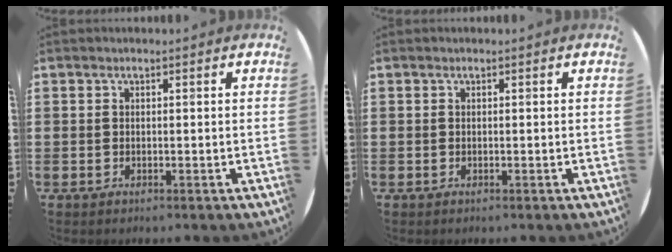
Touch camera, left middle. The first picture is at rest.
{"total": 0.0}